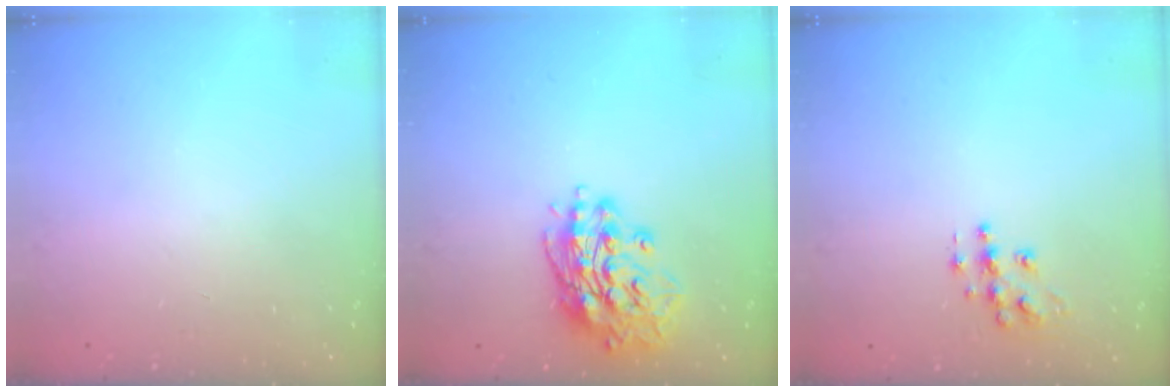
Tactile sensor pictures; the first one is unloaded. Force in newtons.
{"total": 15.4, "press": 15.2, "slide": 2.6}
{"total": 8.7, "press": 8.7, "slide": 0.5}